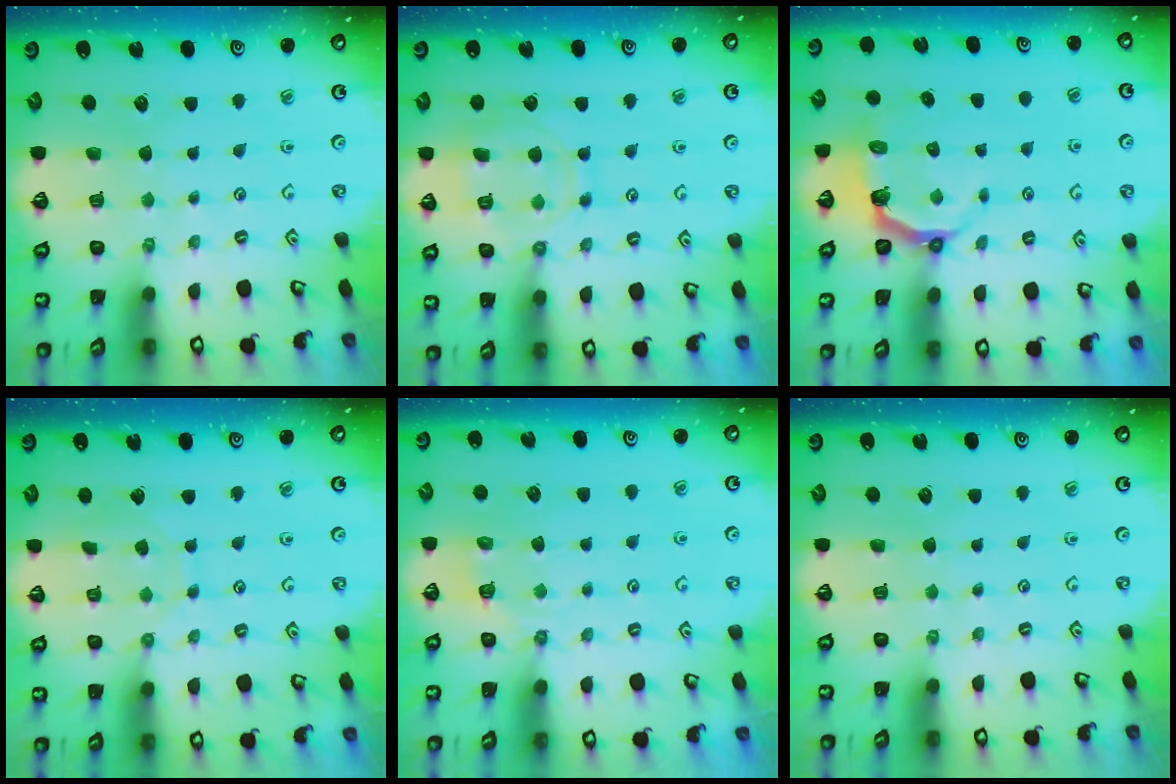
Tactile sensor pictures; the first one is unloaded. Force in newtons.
{"total": 10.9, "press": 10.9, "slide": 1.0}
{"total": 4.3, "press": 2.8, "slide": 3.3}
{"total": 6.7, "press": 6.7, "slide": 0.4}
{"total": 3.9, "press": 3.6, "slide": 1.5}
{"total": 0.0}